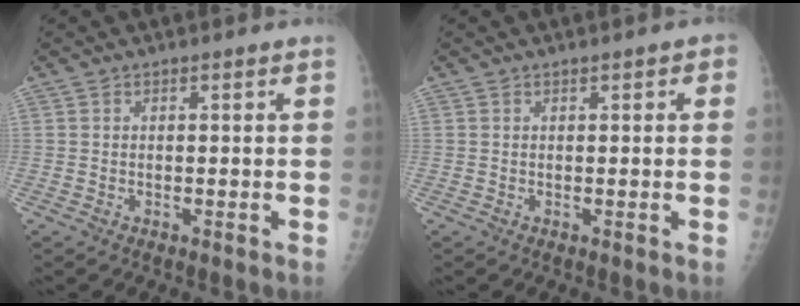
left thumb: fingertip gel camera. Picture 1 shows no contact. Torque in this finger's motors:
{"motor_torque": [-0.28, 0.10, 0.04, 0.11, 0.04]}